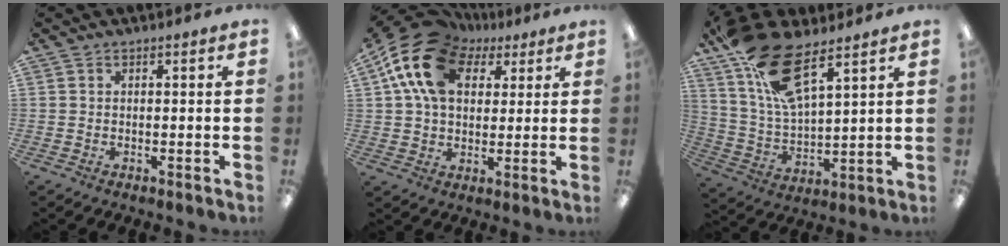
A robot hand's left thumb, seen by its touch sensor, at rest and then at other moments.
{"total": 18.4, "force": [7.9, 12.3, 11.2], "torque": [-0.222, -0.016, 0.143]}
{"total": 16.4, "force": [11.0, 5.2, 10.9], "torque": [-0.218, -0.044, 0.196]}